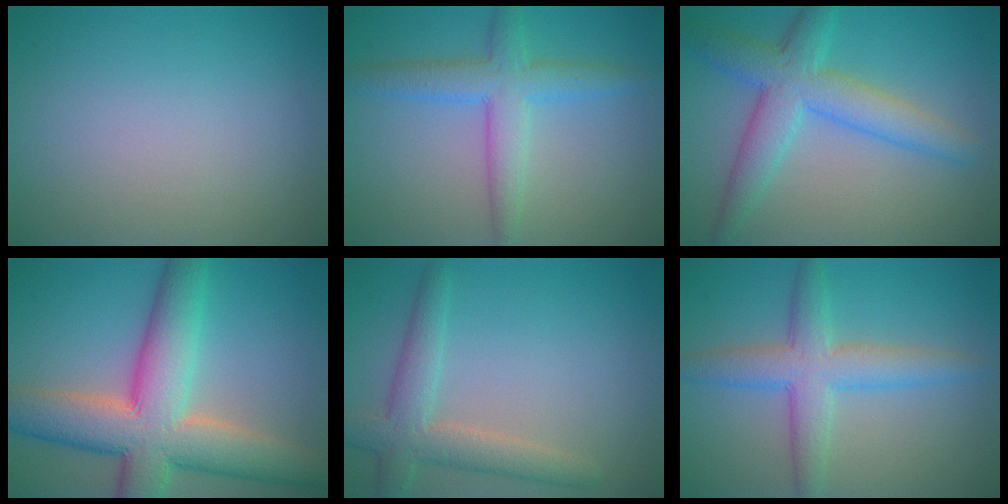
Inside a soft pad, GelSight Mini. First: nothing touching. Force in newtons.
{"total": 3.3, "press": 3.3, "slide": 0.2}
{"total": 5.8, "press": 5.8, "slide": 0.1}
{"total": 10.9, "press": 10.9, "slide": 0.9}
{"total": 4.1, "press": 4.1, "slide": 0.2}
{"total": 4.9, "press": 4.9, "slide": 0.2}